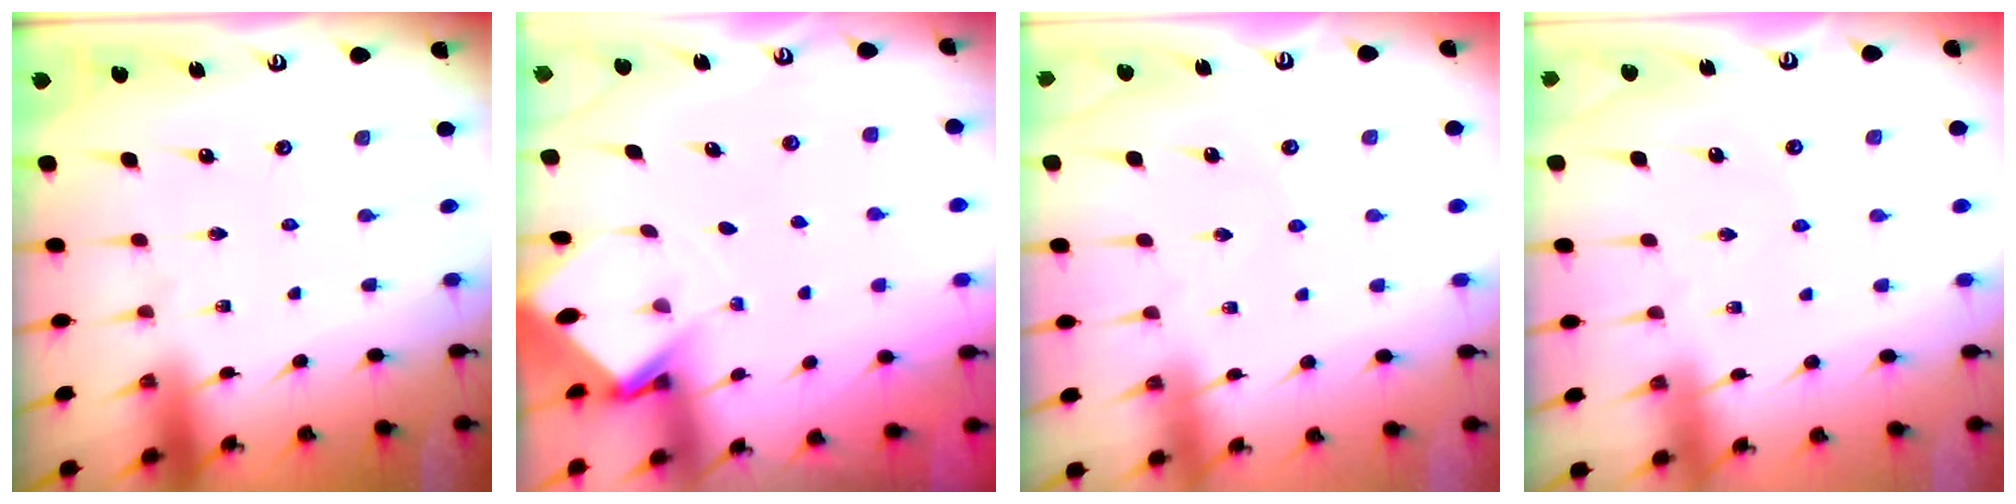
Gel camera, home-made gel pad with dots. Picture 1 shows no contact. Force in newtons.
{"total": 3.0, "press": 3.0, "slide": 0.2}
{"total": 1.7, "press": 1.7, "slide": 0.3}
{"total": 1.1, "press": 1.1, "slide": 0.2}